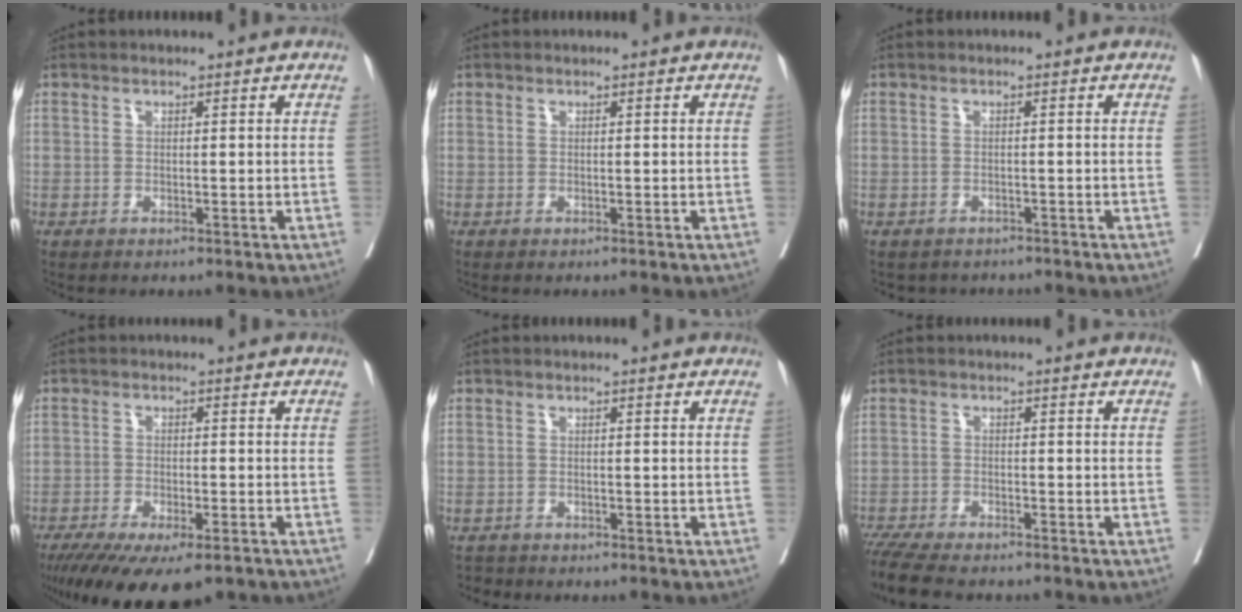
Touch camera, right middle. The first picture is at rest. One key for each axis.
{"total": 0.0}
{"total": 3.7, "fx": -3.4, "fy": 1.6, "fz": 0.1, "tx": -0.001, "ty": 0.003, "tz": -0.043}
{"total": 13.1, "fx": -9.5, "fy": 4.2, "fz": 8.0, "tx": -0.138, "ty": -0.021, "tz": -0.146}
{"total": 1.6, "fx": -1.5, "fy": 0.5, "fz": -0.3, "tx": 0.001, "ty": -0.004, "tz": -0.027}
{"total": 10.1, "fx": -8.8, "fy": 1.7, "fz": 4.6, "tx": -0.077, "ty": -0.017, "tz": -0.141}